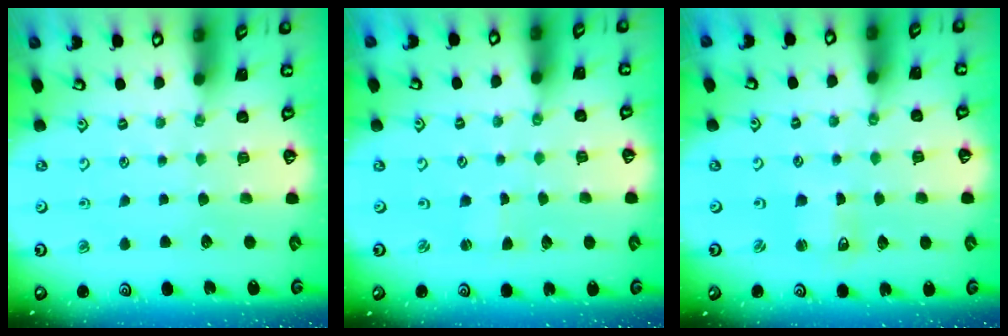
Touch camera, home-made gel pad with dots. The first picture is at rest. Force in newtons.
{"total": 0.0}
{"total": 1.7, "press": 1.6, "slide": 0.3}